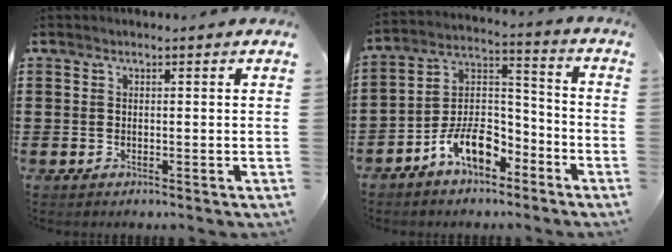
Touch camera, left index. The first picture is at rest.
{"total": 9.6, "force": [-6.8, 4.6, 5.0], "torque": [-0.104, 0.018, -0.131]}